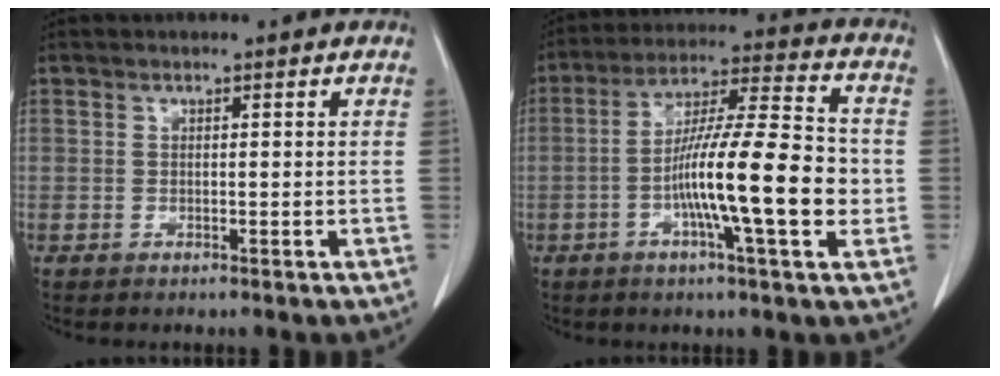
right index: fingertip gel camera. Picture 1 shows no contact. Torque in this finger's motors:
{"motor_torque": [1.38, -0.49, 0.90, 0.21]}